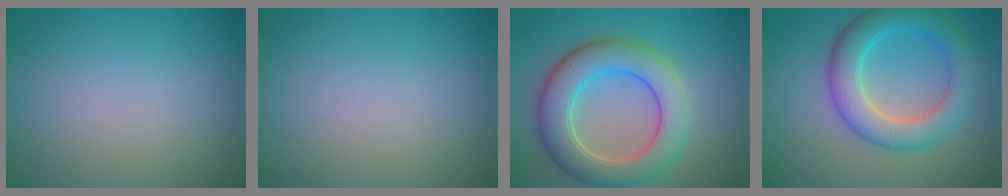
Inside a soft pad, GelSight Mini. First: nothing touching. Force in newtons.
{"total": 0.0}
{"total": 7.8, "press": 7.8, "slide": 0.3}
{"total": 6.1, "press": 6.1, "slide": 0.3}